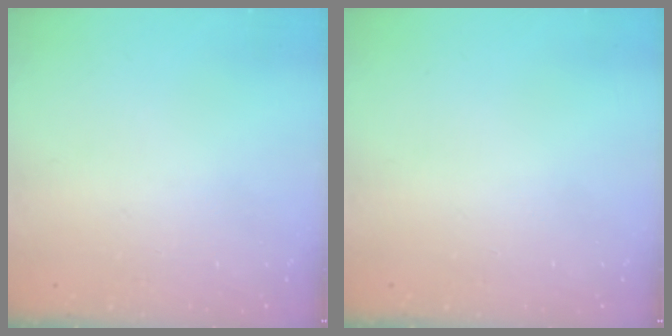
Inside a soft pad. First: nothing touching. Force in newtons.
{"total": 0.0}